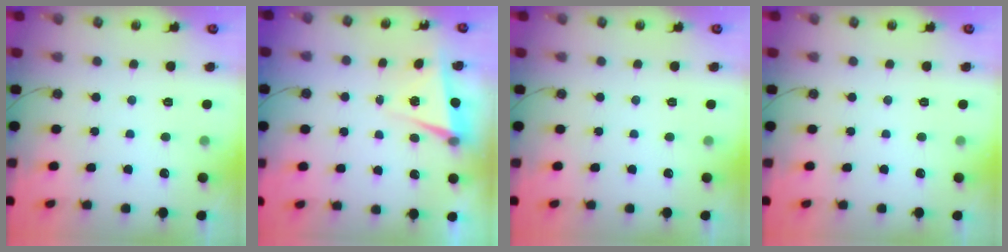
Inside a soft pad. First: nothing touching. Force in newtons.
{"total": 4.6, "press": 4.3, "slide": 1.7}
{"total": 0.0}
{"total": 0.0}